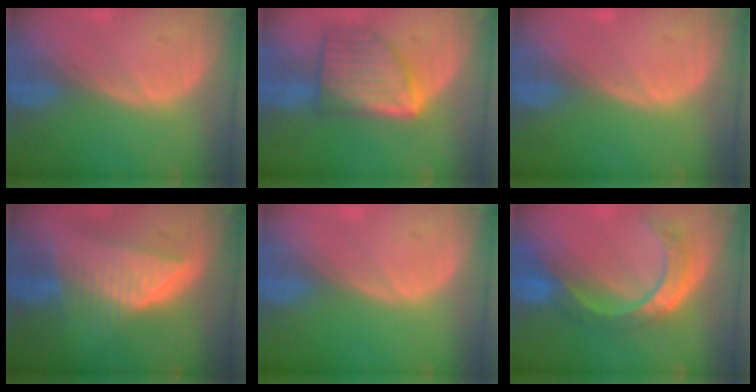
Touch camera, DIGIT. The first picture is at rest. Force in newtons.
{"total": 8.4, "press": 8.4, "slide": 0.3}
{"total": 0.0}
{"total": 7.6, "press": 7.1, "slide": 2.9}
{"total": 0.0}
{"total": 8.8, "press": 7.4, "slide": 4.9}